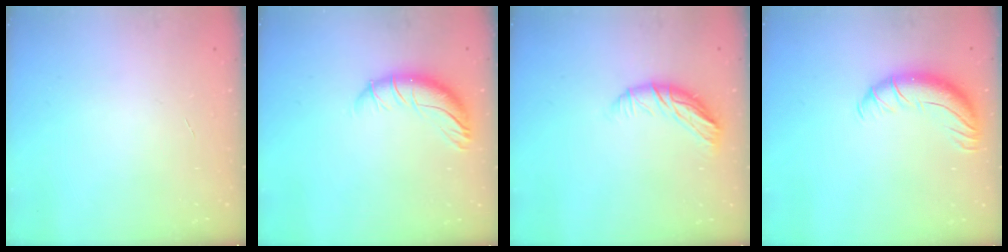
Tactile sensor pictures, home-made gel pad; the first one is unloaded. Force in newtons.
{"total": 10.9, "press": 10.7, "slide": 1.9}
{"total": 10.4, "press": 10.3, "slide": 1.5}
{"total": 10.5, "press": 10.2, "slide": 2.4}